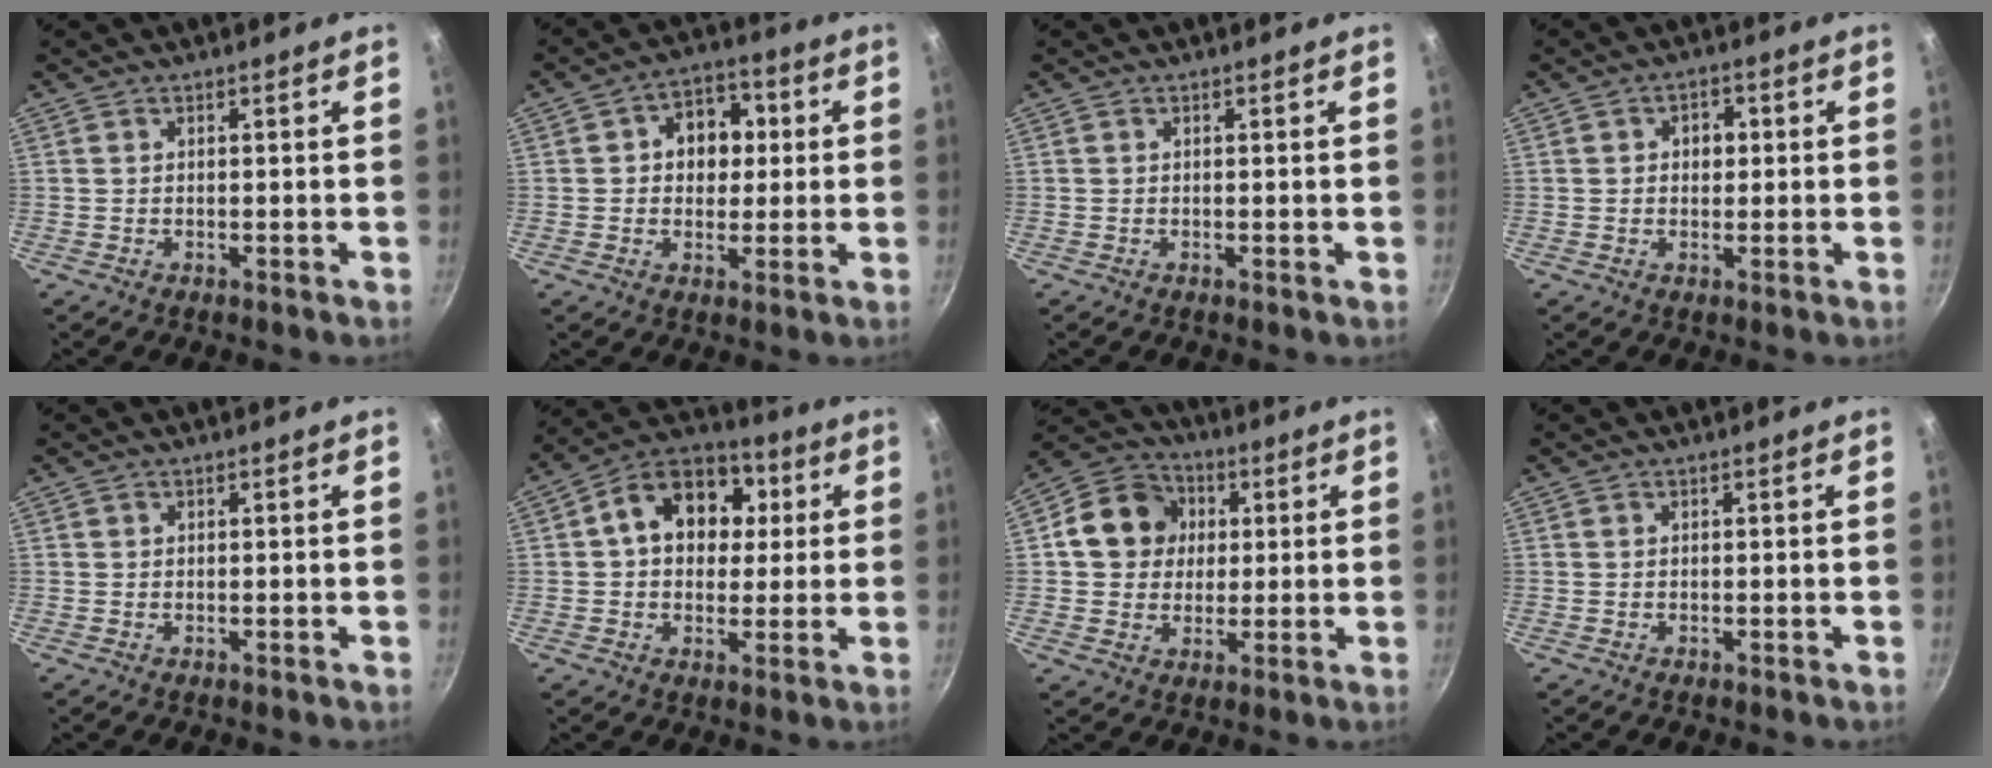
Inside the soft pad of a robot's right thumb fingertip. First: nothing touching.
{"total": 9.7, "force": [1.6, 7.5, 5.9], "torque": [-0.037, 0.011, 0.013]}
{"total": 0.0}
{"total": 3.8, "force": [0.6, 2.9, 2.4], "torque": [-0.017, 0.006, 0.006]}
{"total": 0.0}
{"total": 15.3, "force": [3.1, 11.5, 9.7], "torque": [-0.120, 0.022, 0.032]}
{"total": 12.2, "force": [2.2, 10.7, 5.4], "torque": [-0.065, 0.016, 0.025]}
{"total": 0.0}